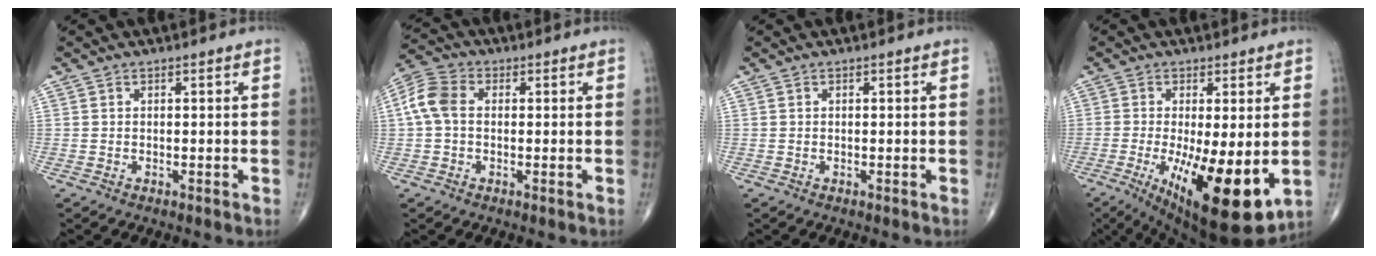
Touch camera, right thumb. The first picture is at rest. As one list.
[{"total": 6.8, "force": [0.4, 4.7, 4.8], "torque": [-0.107, 0.022, 0.001]}, {"total": 0.0}, {"total": 16.6, "force": [-3.6, 5.1, 15.4], "torque": [-0.237, -0.033, -0.037]}]